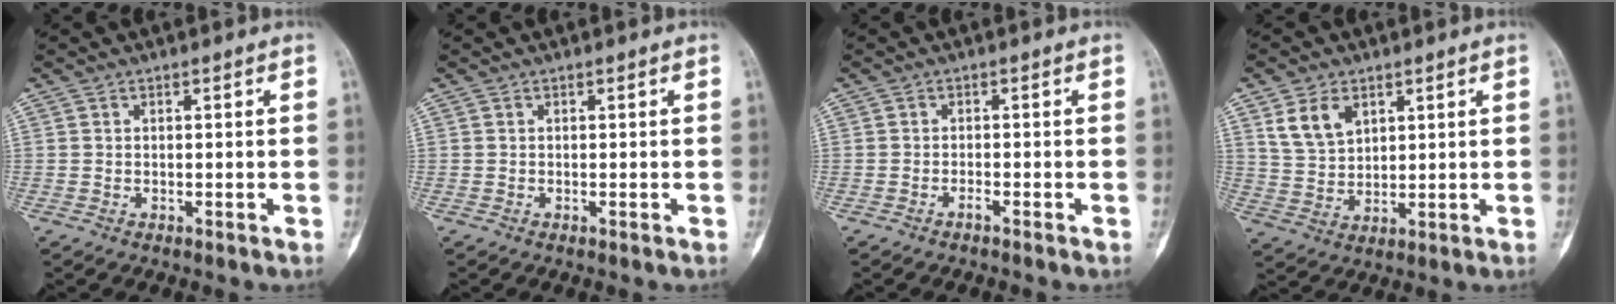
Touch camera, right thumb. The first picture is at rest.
{"total": 0.0}
{"total": 0.8, "force": [-0.7, 0.1, 0.4], "torque": [-0.008, 0.008, -0.012]}
{"total": 7.3, "force": [3.7, 4.8, 4.1], "torque": [-0.064, -0.015, 0.080]}